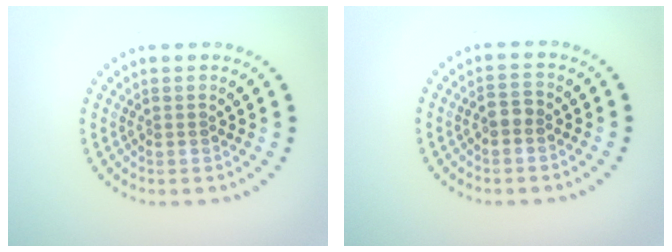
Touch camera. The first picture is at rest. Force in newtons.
{"total": 1.5, "press": 1.4, "slide": 0.4}